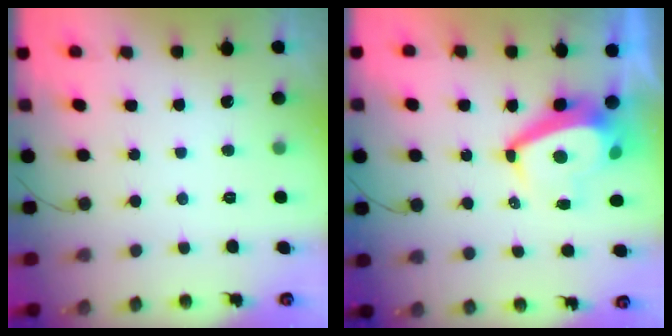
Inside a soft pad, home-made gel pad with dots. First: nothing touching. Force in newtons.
{"total": 9.2, "press": 9.1, "slide": 0.9}